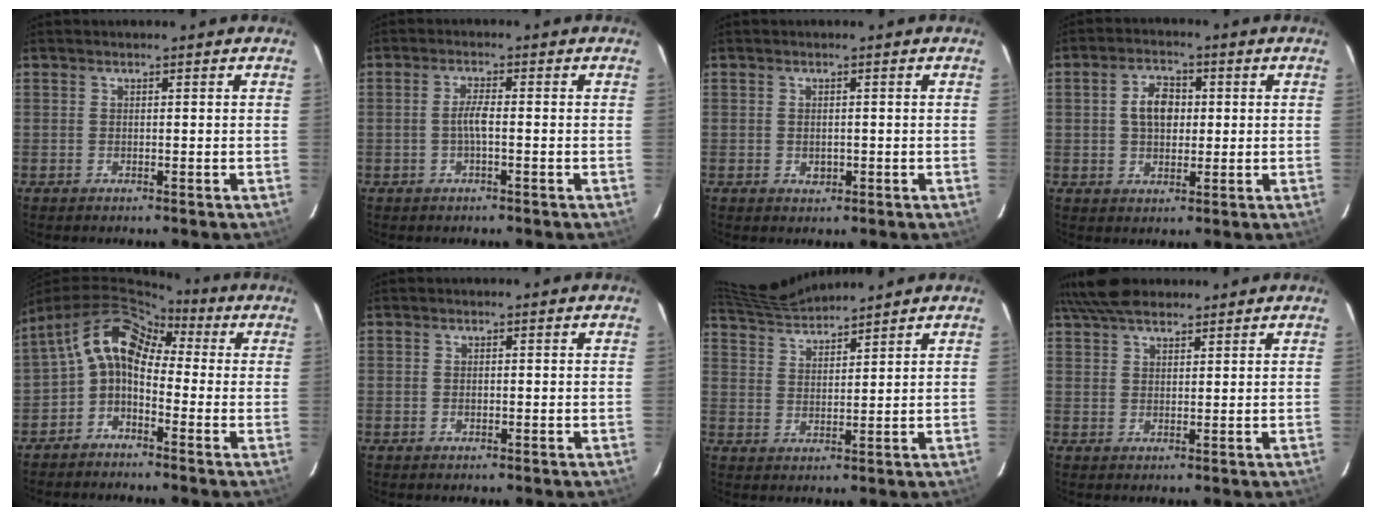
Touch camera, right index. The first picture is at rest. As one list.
[{"total": 2.5, "force": [-0.7, 0.2, 2.4], "torque": [-0.049, 0.003, -0.013]}, {"total": 1.7, "force": [-0.3, 1.4, 0.9], "torque": [-0.013, 0.000, -0.003]}, {"total": 6.2, "force": [0.8, 4.2, 4.4], "torque": [-0.079, 0.015, 0.016]}, {"total": 7.3, "force": [0.0, 4.6, 5.6], "torque": [-0.100, 0.024, -0.013]}, {"total": 0.6, "force": [-0.1, 0.4, 0.4], "torque": [-0.007, 0.001, -0.001]}, {"total": 8.1, "force": [8.0, -0.6, 1.2], "torque": [-0.031, 0.001, 0.147]}, {"total": 6.8, "force": [6.1, 1.9, 2.4], "torque": [-0.052, 0.024, 0.111]}]